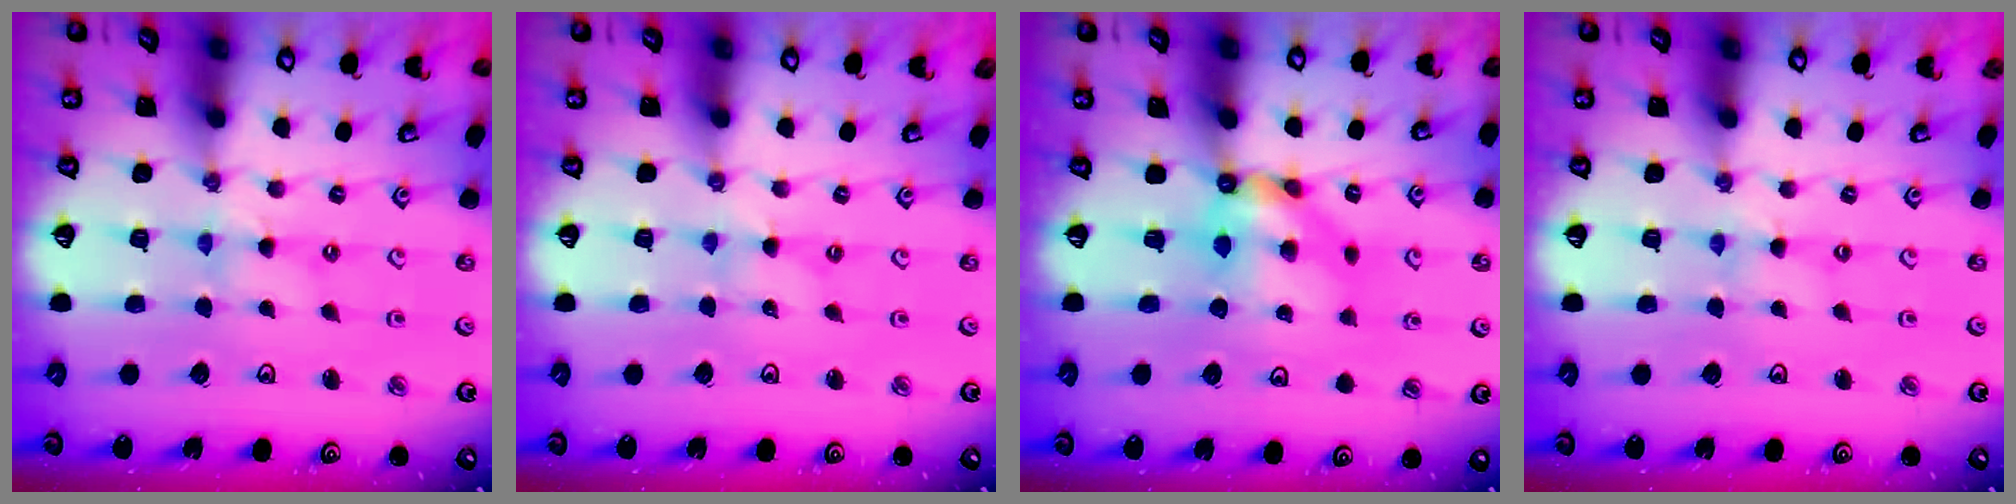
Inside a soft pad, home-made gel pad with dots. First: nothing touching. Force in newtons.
{"total": 0.0}
{"total": 6.9, "press": 6.9, "slide": 0.4}
{"total": 0.0}